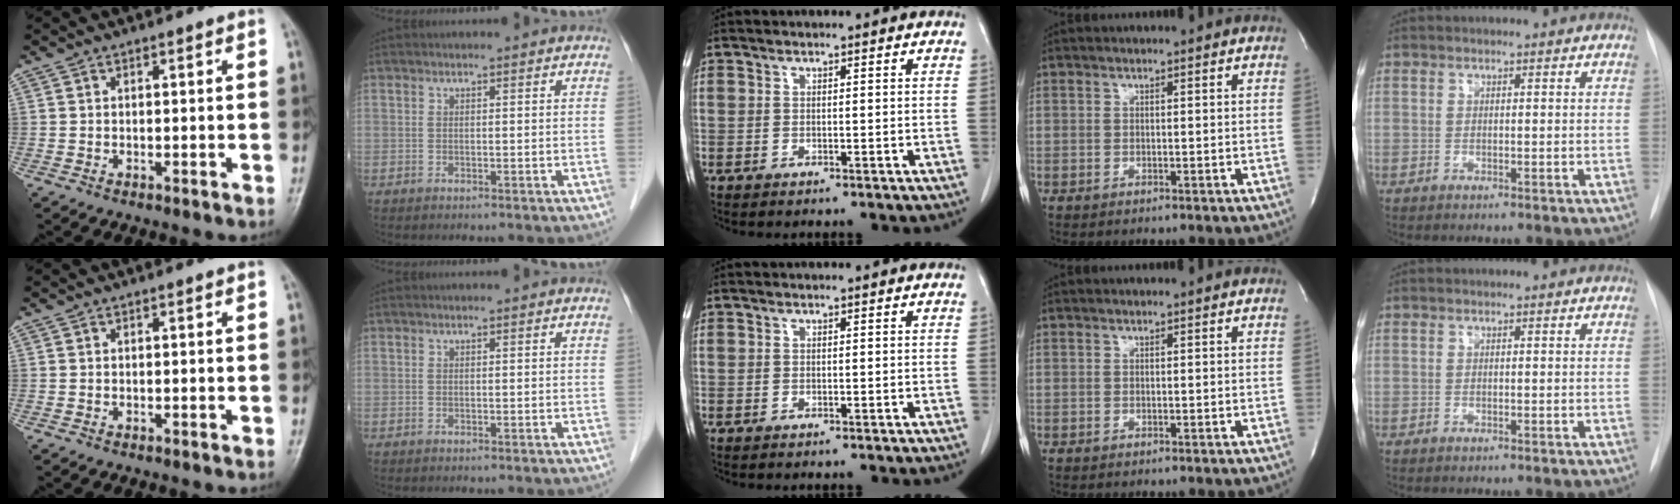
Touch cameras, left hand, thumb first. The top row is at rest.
{}